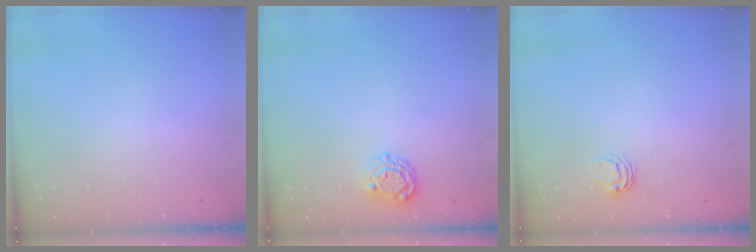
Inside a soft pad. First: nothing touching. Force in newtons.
{"total": 7.5, "press": 7.5, "slide": 0.5}
{"total": 4.2, "press": 4.2, "slide": 0.3}